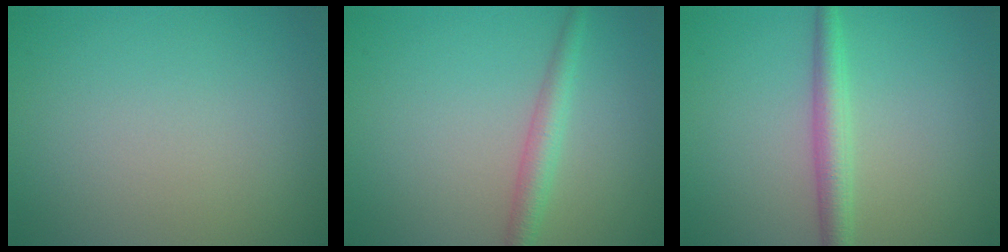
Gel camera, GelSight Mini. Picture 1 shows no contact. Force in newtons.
{"total": 2.4, "press": 2.4, "slide": 0.1}
{"total": 2.9, "press": 2.9, "slide": 0.1}